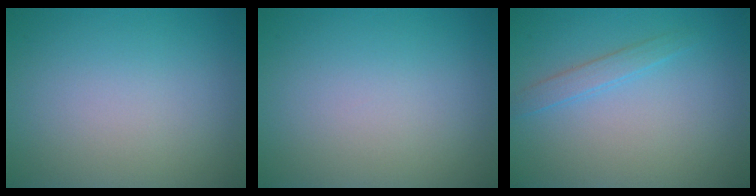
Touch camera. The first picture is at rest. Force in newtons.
{"total": 0.0}
{"total": 1.5, "press": 1.5, "slide": 0.1}